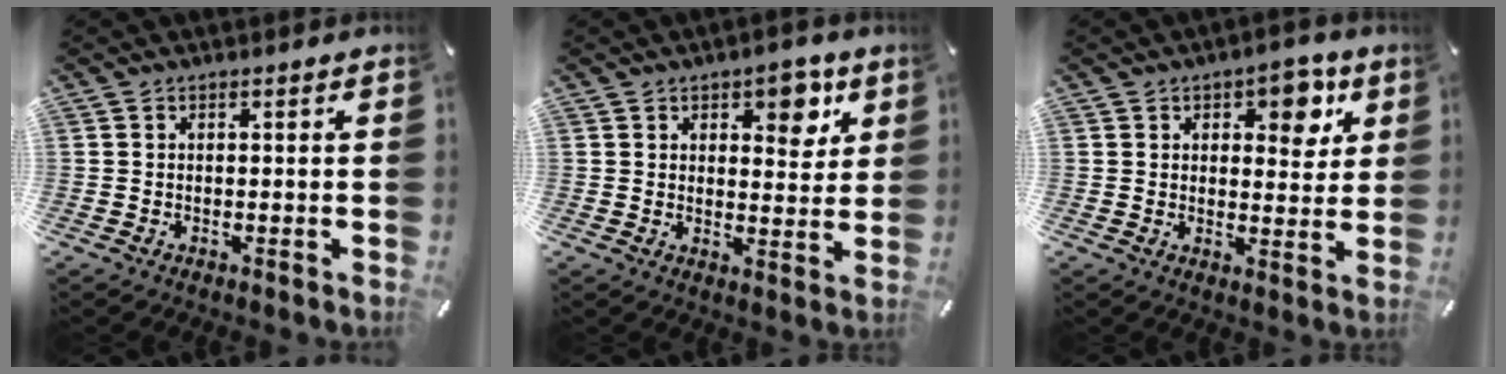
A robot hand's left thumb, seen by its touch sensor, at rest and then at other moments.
{"total": 7.0, "force": [4.0, 4.1, 3.9], "torque": [-0.027, -0.022, 0.059]}
{"total": 7.3, "force": [3.6, 4.4, 4.5], "torque": [-0.037, -0.017, 0.052]}